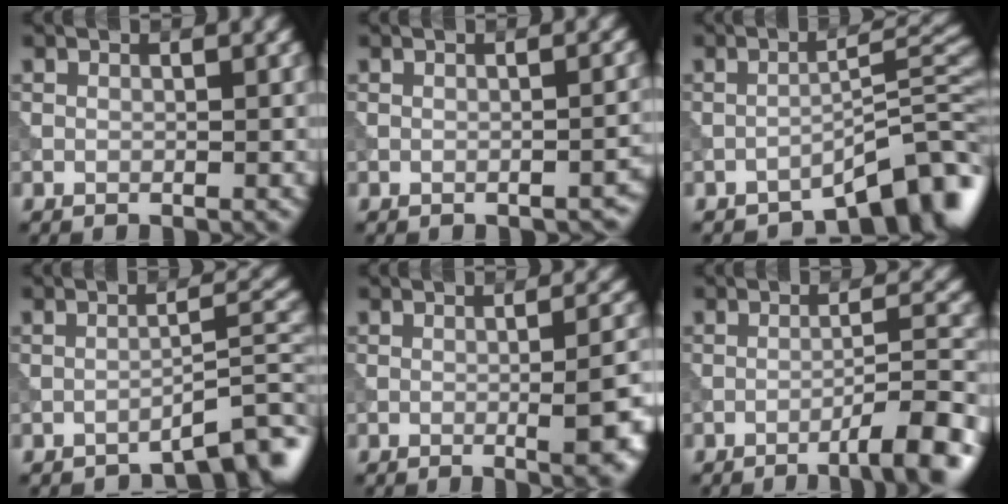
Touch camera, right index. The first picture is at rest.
{"total": 1.5, "force": [-1.2, 0.4, 0.8], "torque": [-0.004, 0.006, -0.016]}
{"total": 6.8, "force": [-5.2, 1.2, 4.3], "torque": [-0.047, 0.019, -0.080]}
{"total": 4.3, "force": [-3.3, 0.6, 2.6], "torque": [-0.029, 0.018, -0.051]}
{"total": 6.6, "force": [-1.2, 2.2, 6.2], "torque": [-0.064, -0.001, -0.012]}
{"total": 6.0, "force": [-3.6, 0.8, 4.7], "torque": [-0.058, 0.015, -0.060]}